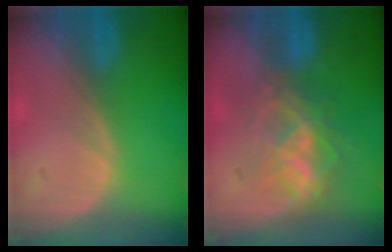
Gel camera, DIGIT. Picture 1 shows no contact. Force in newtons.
{"total": 7.2, "press": 6.1, "slide": 3.8}